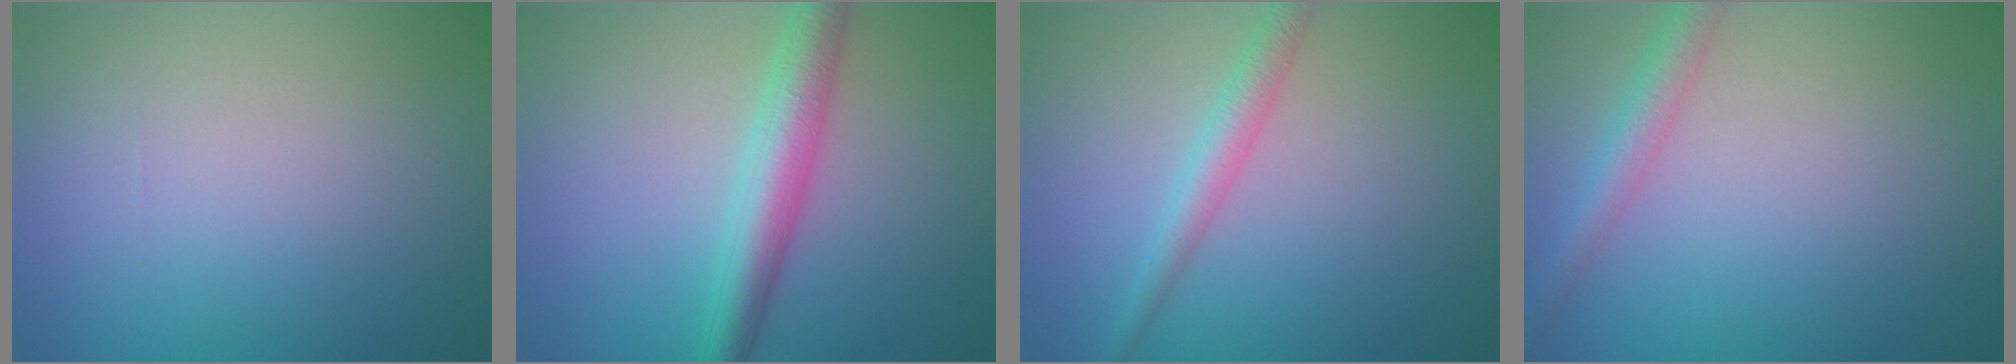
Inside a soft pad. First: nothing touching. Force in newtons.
{"total": 4.8, "press": 4.8, "slide": 0.2}
{"total": 2.5, "press": 2.5, "slide": 0.1}
{"total": 2.8, "press": 2.8, "slide": 0.1}